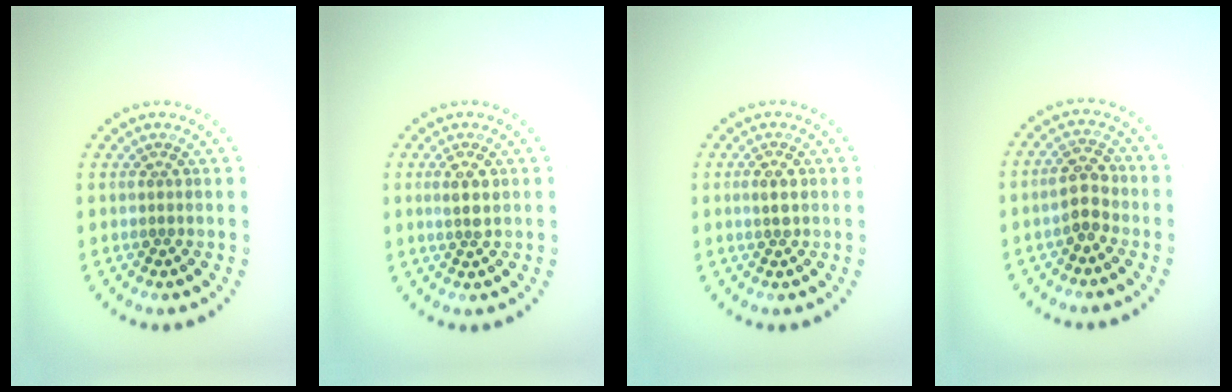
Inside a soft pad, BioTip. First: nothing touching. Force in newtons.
{"total": 1.7, "press": 1.6, "slide": 0.5}
{"total": 1.3, "press": 1.3, "slide": 0.2}
{"total": 2.6, "press": 2.5, "slide": 0.8}